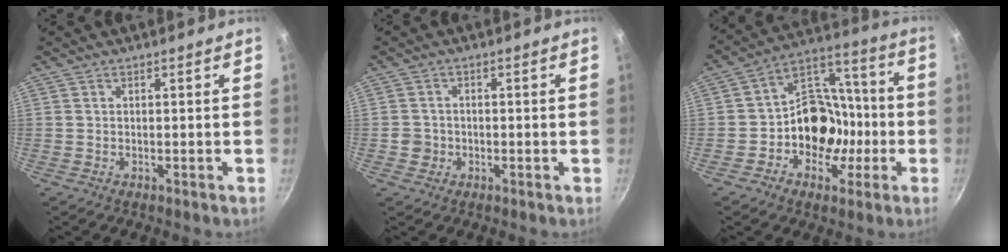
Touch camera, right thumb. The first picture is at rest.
{"total": 2.6, "force": [-0.7, 2.4, 0.6], "torque": [-0.001, 0.010, -0.011]}
{"total": 14.7, "force": [-3.4, 11.8, 8.1], "torque": [-0.063, 0.062, -0.060]}